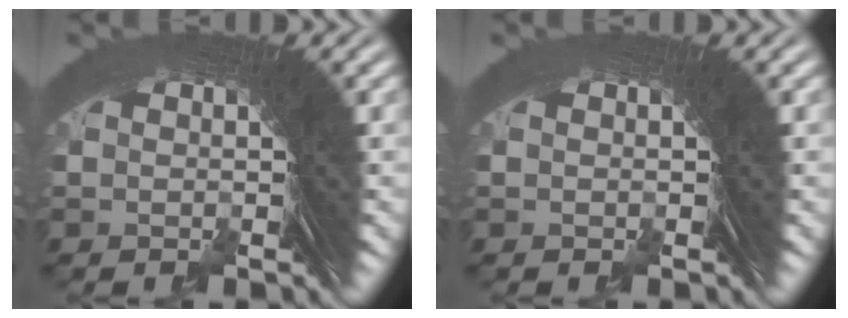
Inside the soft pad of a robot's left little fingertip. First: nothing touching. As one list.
[{"total": 0.0}]